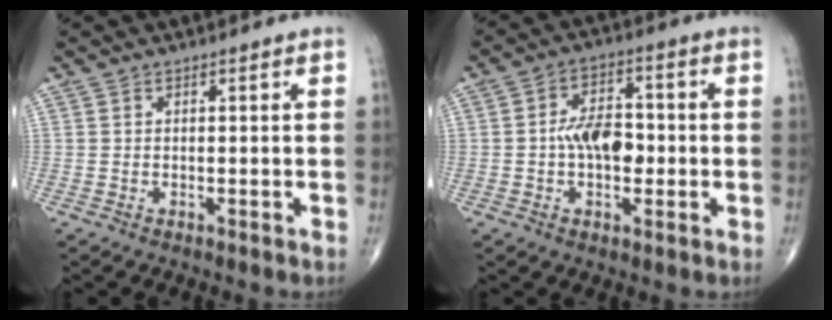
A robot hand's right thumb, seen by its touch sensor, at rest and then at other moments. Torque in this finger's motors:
{"motor_torque": [2.21, 2.80, 0.60, -0.45, 0.32]}